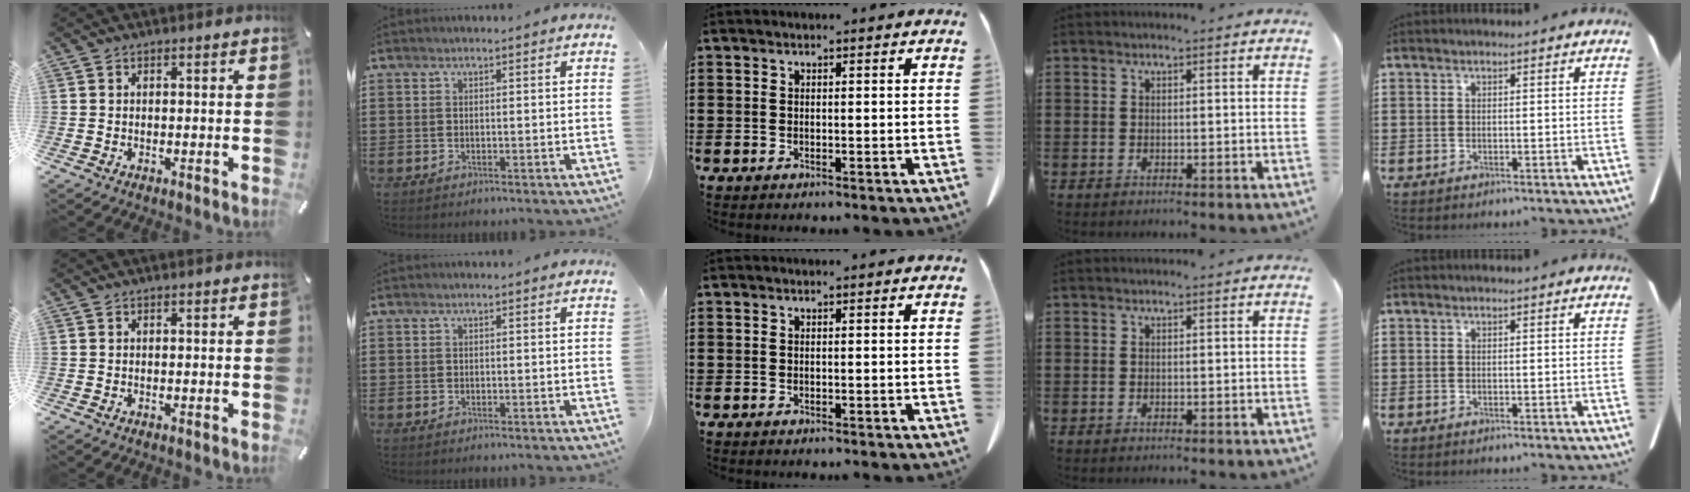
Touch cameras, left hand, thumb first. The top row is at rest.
{}